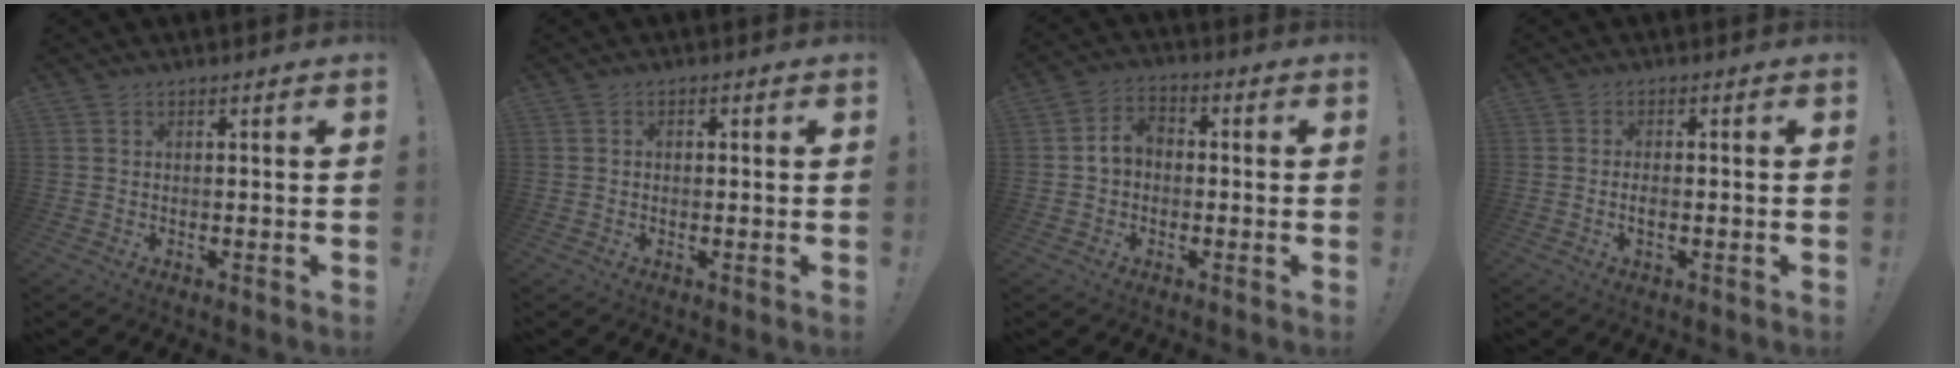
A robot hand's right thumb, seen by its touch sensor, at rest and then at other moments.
{"total": 0.9, "force": [-0.4, 0.7, 0.4], "torque": [-0.009, 0.004, -0.007]}
{"total": 5.7, "force": [-0.5, 4.4, 3.5], "torque": [-0.060, 0.018, -0.006]}
{"total": 2.2, "force": [-0.8, 0.8, 1.9], "torque": [-0.034, 0.005, -0.014]}